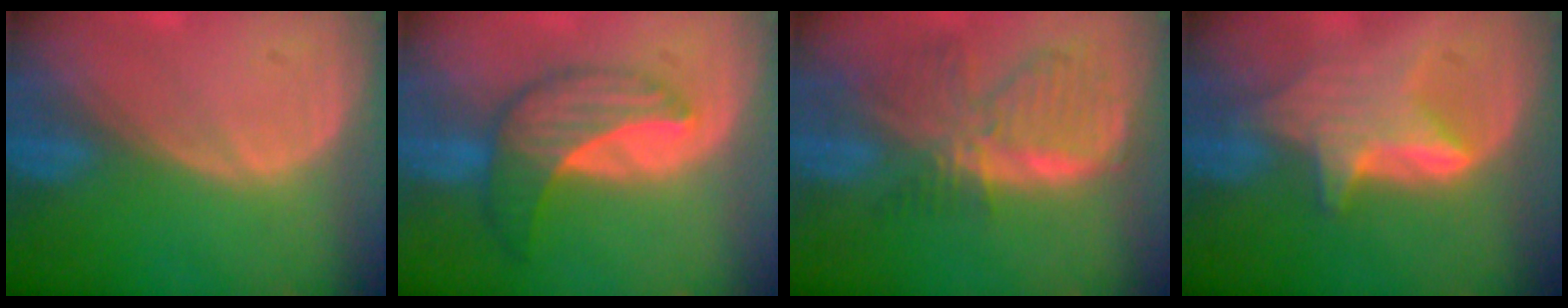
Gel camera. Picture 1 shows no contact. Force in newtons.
{"total": 7.1, "press": 6.8, "slide": 2.0}
{"total": 8.3, "press": 7.3, "slide": 4.0}
{"total": 5.9, "press": 5.9, "slide": 0.4}